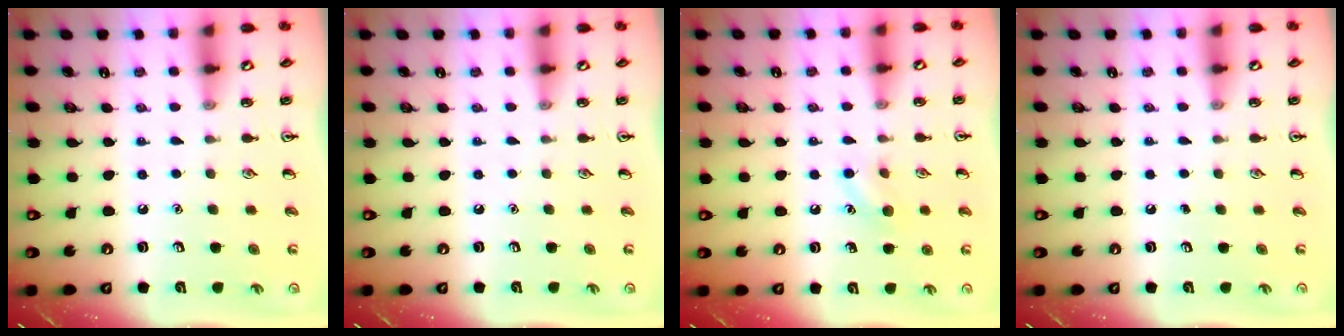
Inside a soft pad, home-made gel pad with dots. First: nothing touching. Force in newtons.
{"total": 0.0}
{"total": 7.9, "press": 7.6, "slide": 1.8}
{"total": 0.0}